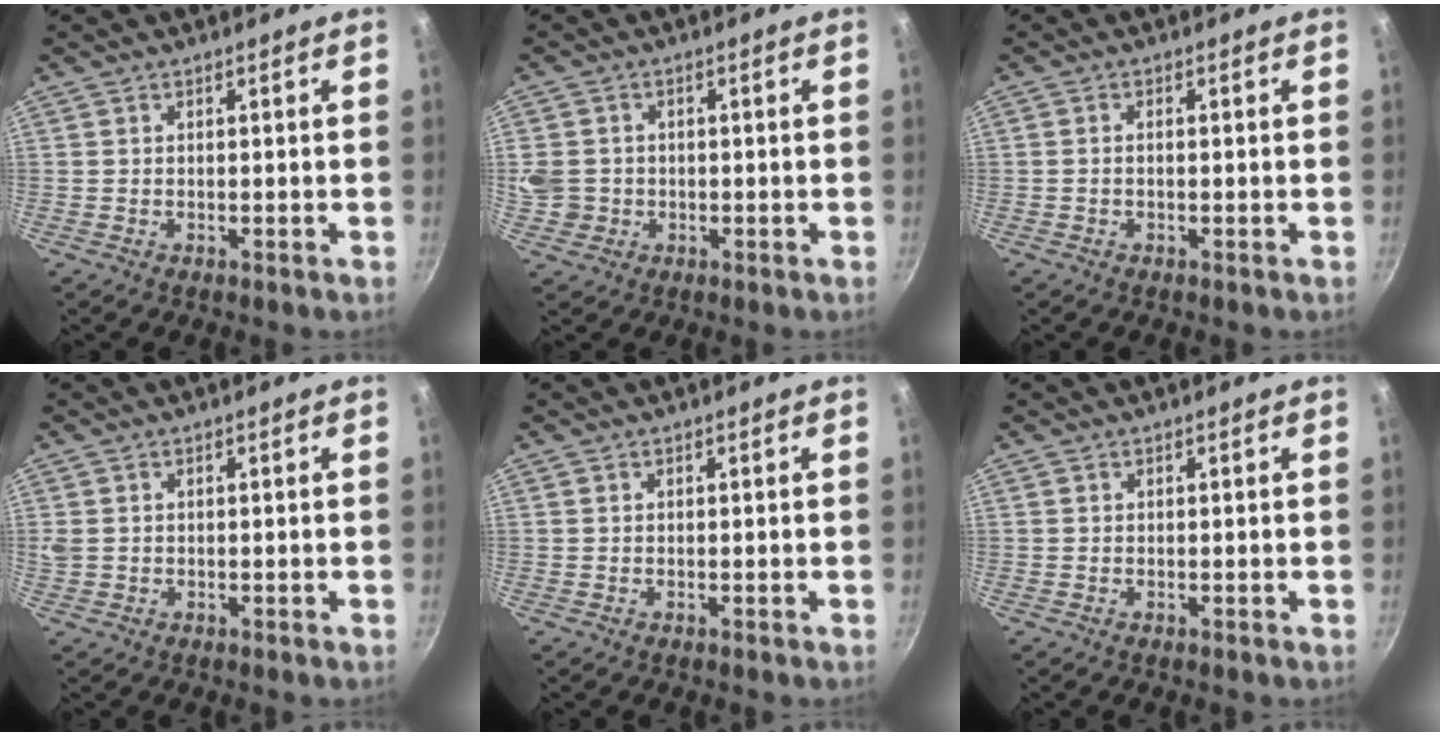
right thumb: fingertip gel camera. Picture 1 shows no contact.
{"total": 5.9, "force": [-0.2, 5.5, 2.2], "torque": [-0.036, 0.003, -0.002]}
{"total": 1.0, "force": [-0.3, 0.4, 0.8], "torque": [-0.022, 0.007, -0.007]}
{"total": 1.8, "force": [0.3, 1.6, 0.9], "torque": [-0.018, 0.001, 0.008]}
{"total": 0.0}
{"total": 0.0}